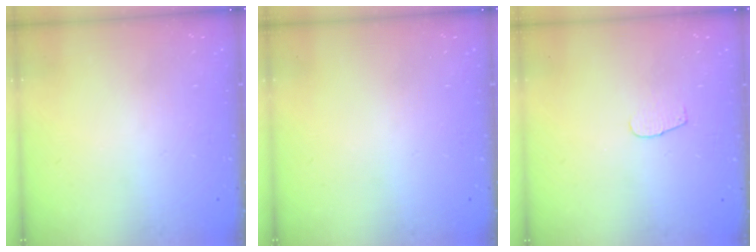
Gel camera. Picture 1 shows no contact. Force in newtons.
{"total": 0.0}
{"total": 3.3, "press": 3.3, "slide": 0.3}